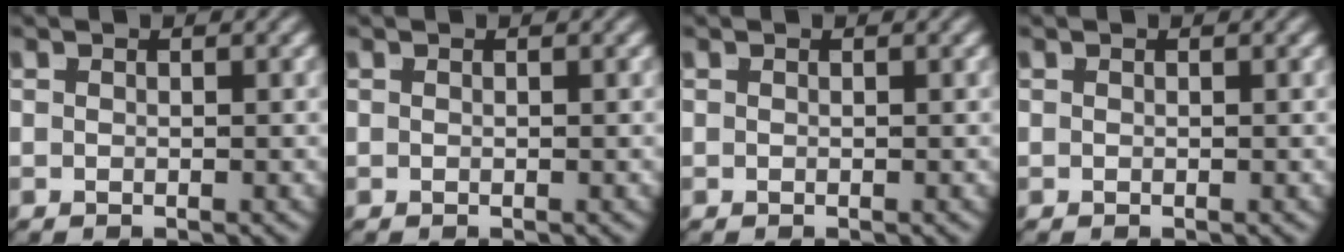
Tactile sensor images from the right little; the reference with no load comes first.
{"total": 0.0}
{"total": 0.0}
{"total": 0.0}